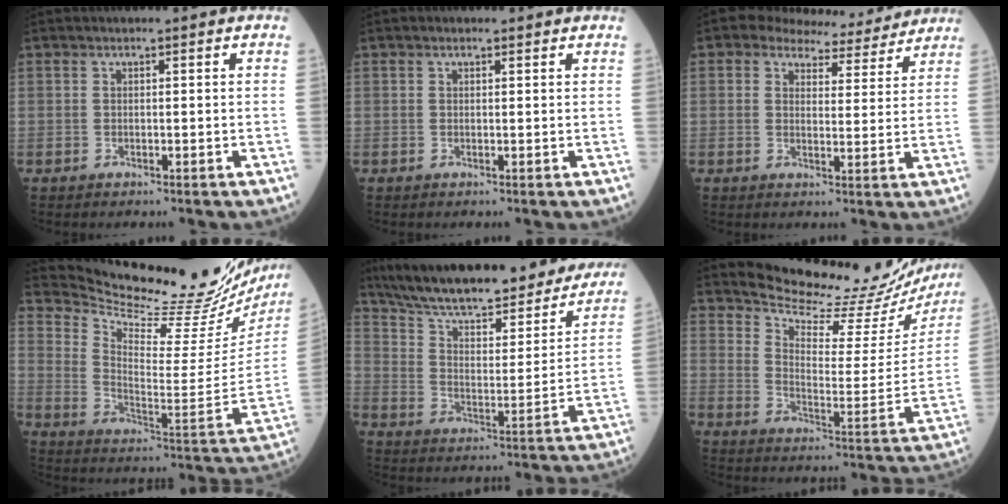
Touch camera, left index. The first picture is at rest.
{"total": 0.9, "force": [0.8, 0.3, 0.4], "torque": [-0.014, 0.005, 0.010]}
{"total": 9.3, "force": [8.5, 3.3, 2.1], "torque": [-0.022, 0.007, 0.098]}
{"total": 26.0, "force": [24.3, 2.1, 8.9], "torque": [-0.155, -0.114, 0.331]}
{"total": 29.8, "force": [25.4, 6.7, 14.1], "torque": [-0.225, -0.027, 0.344]}
{"total": 20.9, "force": [20.5, 2.3, 3.1], "torque": [-0.054, -0.098, 0.255]}